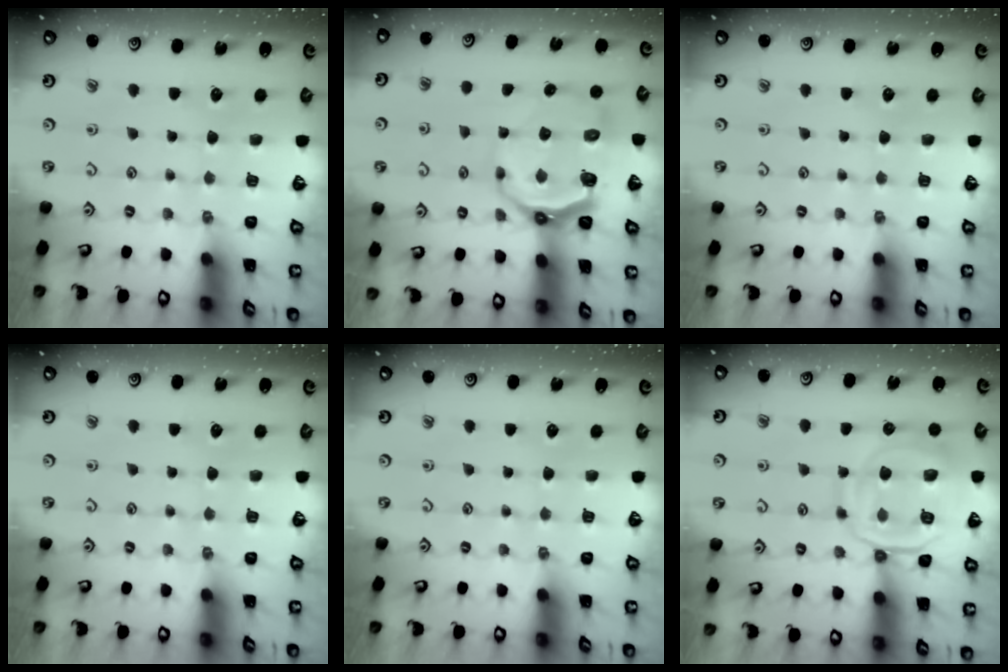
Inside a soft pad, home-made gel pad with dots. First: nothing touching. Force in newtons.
{"total": 8.8, "press": 7.9, "slide": 3.9}
{"total": 0.0}
{"total": 0.0}
{"total": 0.0}
{"total": 12.8, "press": 12.7, "slide": 1.2}